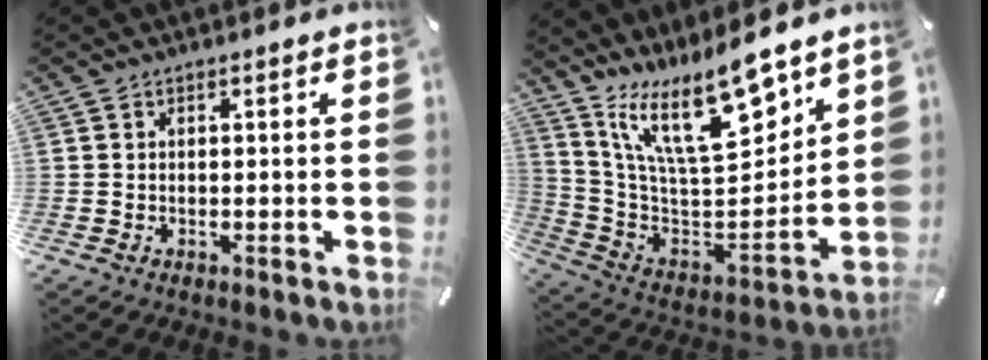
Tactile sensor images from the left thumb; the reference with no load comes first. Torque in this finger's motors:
{"motor_torque": [2.15, 0.89, 1.33, -1.44, 0.49]}